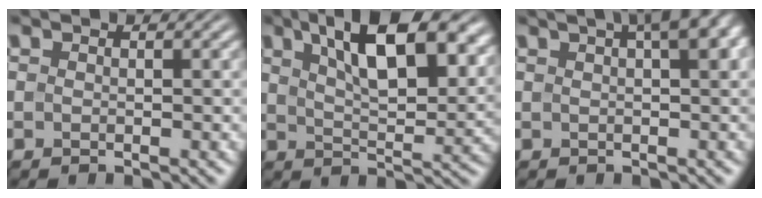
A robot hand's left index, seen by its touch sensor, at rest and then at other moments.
{"total": 11.8, "force": [5.9, 4.8, 9.0], "torque": [-0.128, 0.012, 0.091]}
{"total": 5.2, "force": [2.4, 1.5, 4.4], "torque": [-0.042, 0.024, 0.027]}